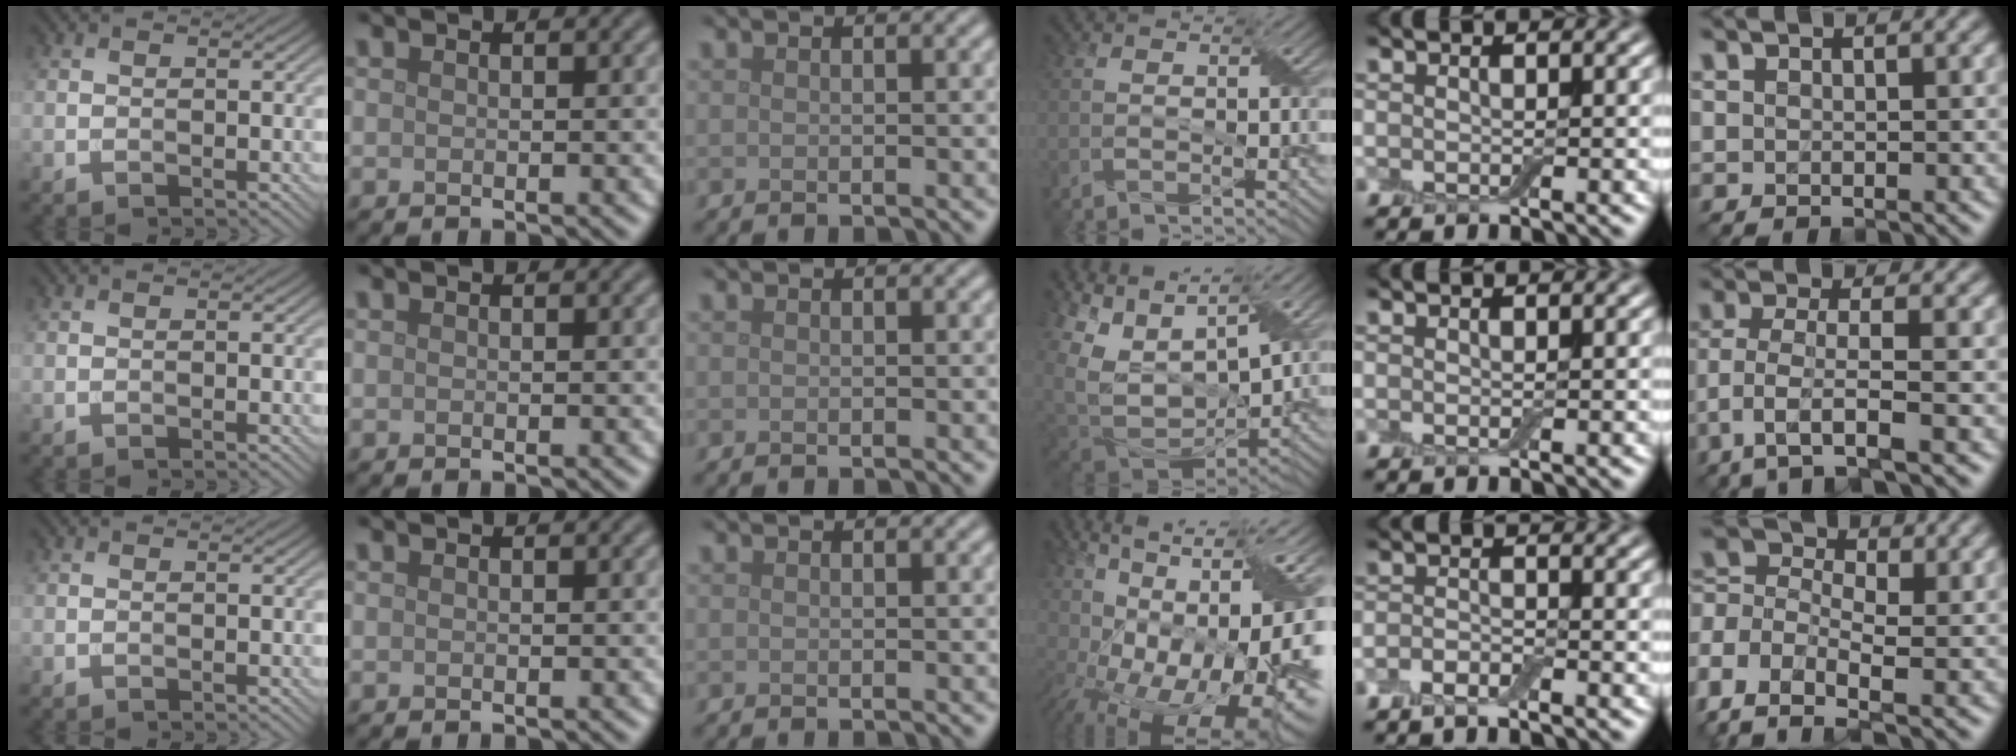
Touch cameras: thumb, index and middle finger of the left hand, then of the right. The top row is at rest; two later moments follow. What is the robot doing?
{"motion": "peel", "object": "bubble wrap"}